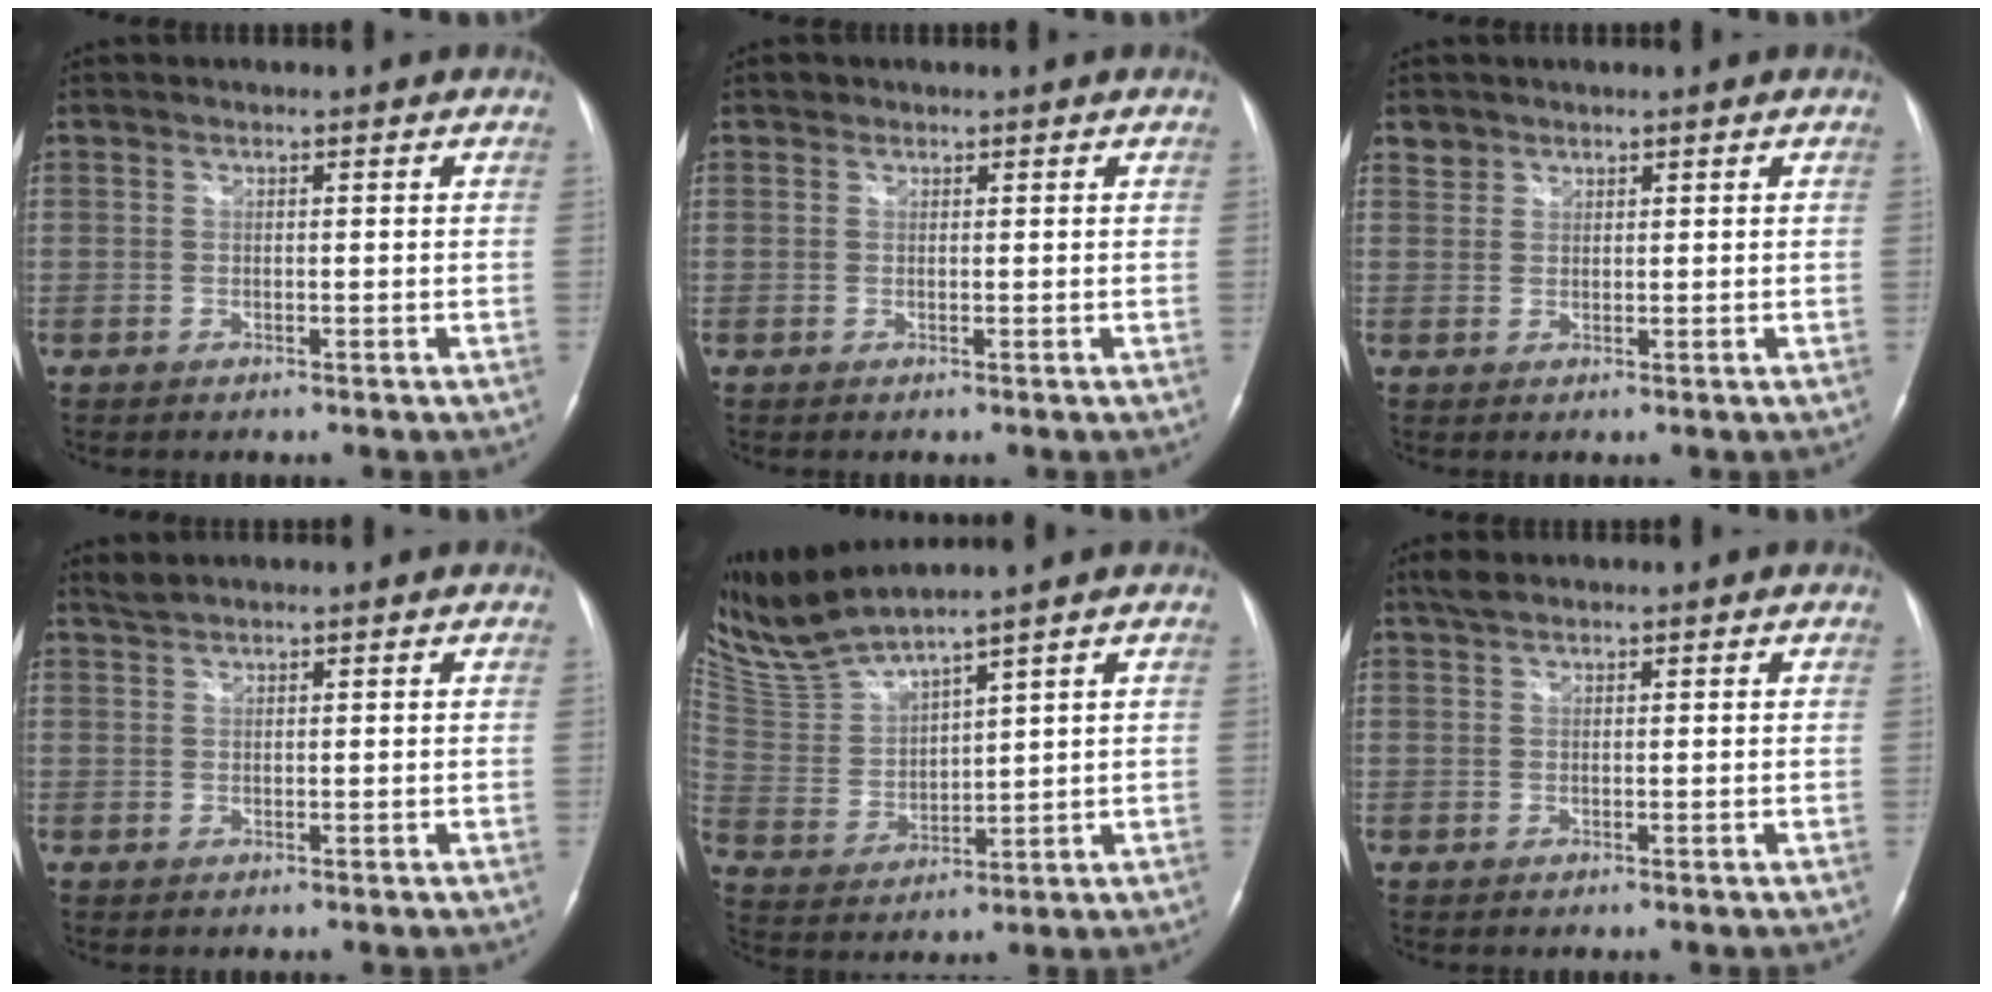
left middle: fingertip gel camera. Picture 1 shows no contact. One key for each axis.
{"total": 0.6, "fx": 0.5, "fy": 0.4, "fz": 0.0, "tx": -0.003, "ty": 0.003, "tz": 0.008}
{"total": 1.7, "fx": 1.3, "fy": 1.0, "fz": -0.2, "tx": 0.010, "ty": 0.006, "tz": 0.019}
{"total": 1.2, "fx": 1.2, "fy": -0.2, "fz": 0.2, "tx": -0.009, "ty": 0.009, "tz": 0.030}
{"total": 9.7, "fx": 8.8, "fy": -0.7, "fz": 3.8, "tx": -0.099, "ty": 0.002, "tz": 0.190}
{"total": 1.8, "fx": 1.5, "fy": 0.5, "fz": 0.9, "tx": -0.023, "ty": 0.014, "tz": 0.030}